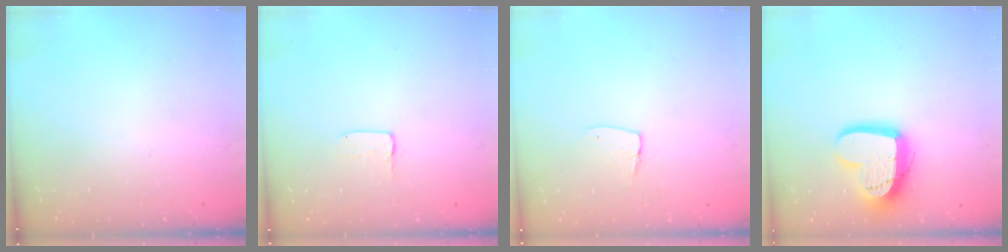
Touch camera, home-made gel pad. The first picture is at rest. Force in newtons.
{"total": 2.0, "press": 2.0, "slide": 0.0}
{"total": 4.6, "press": 4.6, "slide": 0.4}
{"total": 16.4, "press": 16.3, "slide": 1.4}